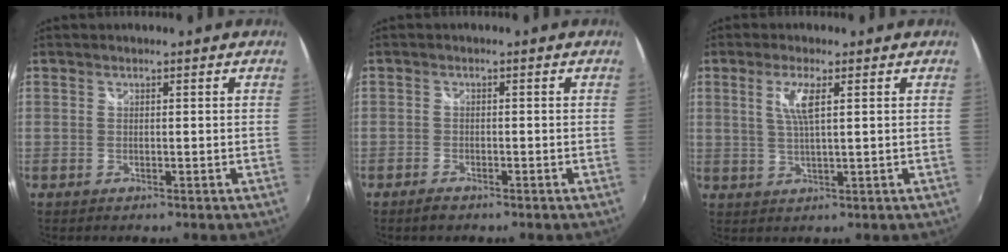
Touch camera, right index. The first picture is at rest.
{"total": 2.0, "force": [-1.7, 0.9, 0.8], "torque": [-0.023, -0.002, -0.032]}
{"total": 4.4, "force": [1.4, 0.4, 4.1], "torque": [-0.082, -0.003, 0.029]}